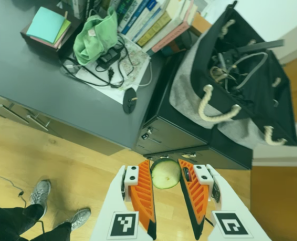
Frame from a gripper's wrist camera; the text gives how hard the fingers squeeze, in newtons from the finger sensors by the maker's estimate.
{"total": 8.5, "left": 8.7, "right": 8.3}